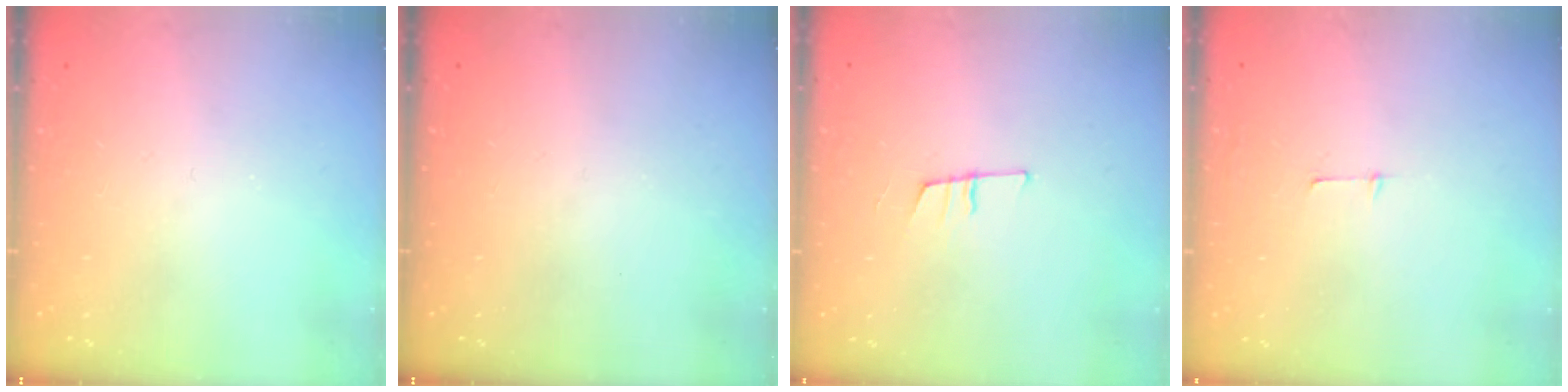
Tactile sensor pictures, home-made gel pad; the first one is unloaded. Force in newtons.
{"total": 0.0}
{"total": 7.6, "press": 7.0, "slide": 3.0}
{"total": 3.7, "press": 3.7, "slide": 0.3}